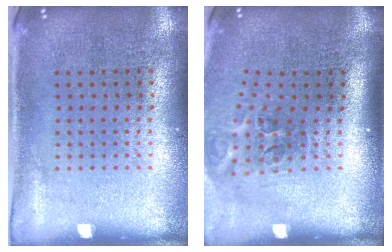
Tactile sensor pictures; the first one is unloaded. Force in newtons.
{"total": 2.1, "press": 1.2, "slide": 1.7}